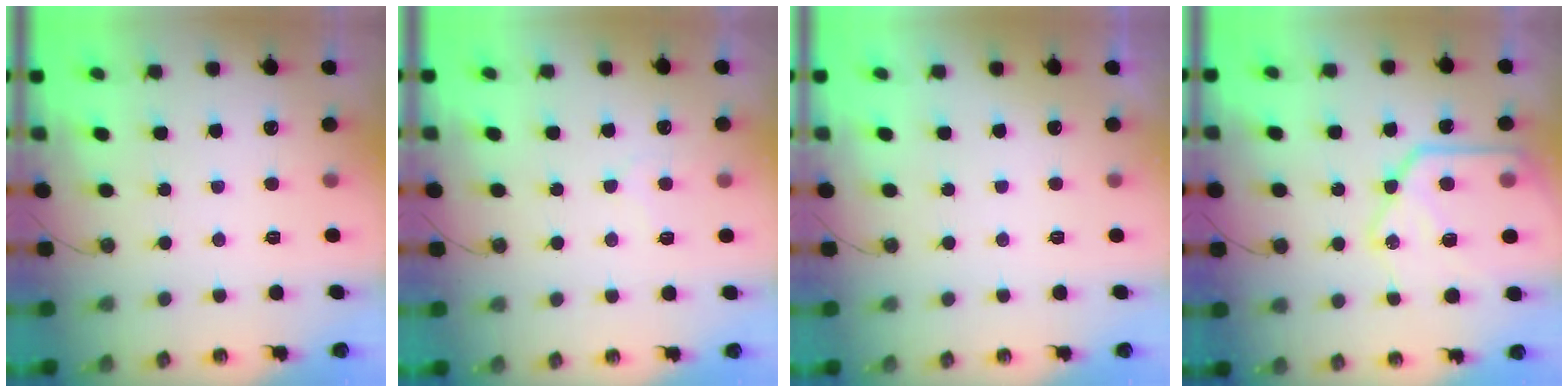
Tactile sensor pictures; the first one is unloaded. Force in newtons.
{"total": 5.6, "press": 5.5, "slide": 0.7}
{"total": 0.0}
{"total": 19.5, "press": 19.4, "slide": 2.0}